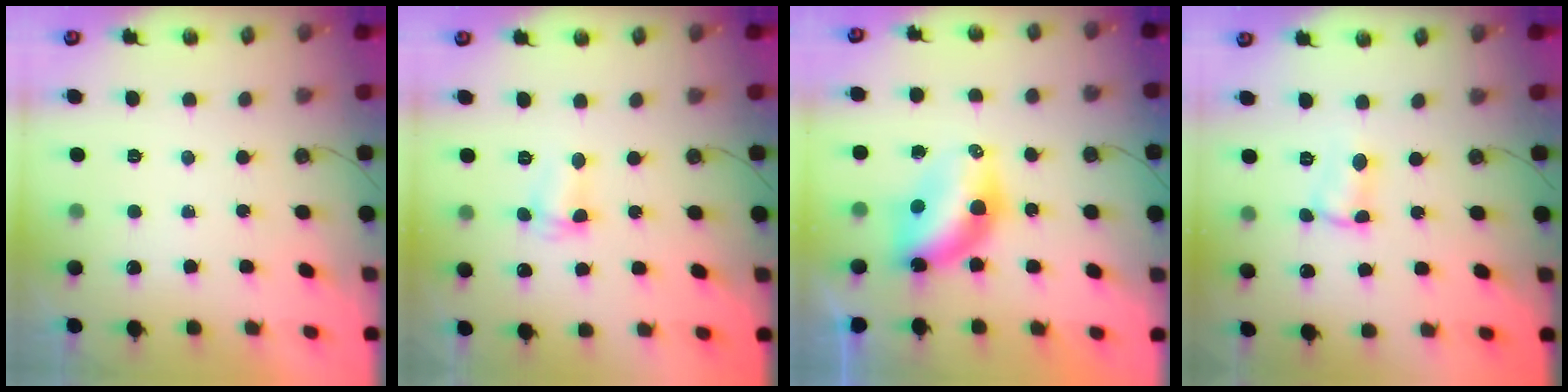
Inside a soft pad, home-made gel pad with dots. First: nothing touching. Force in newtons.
{"total": 2.6, "press": 2.6, "slide": 0.4}
{"total": 9.1, "press": 9.1, "slide": 0.7}
{"total": 2.5, "press": 2.5, "slide": 0.5}